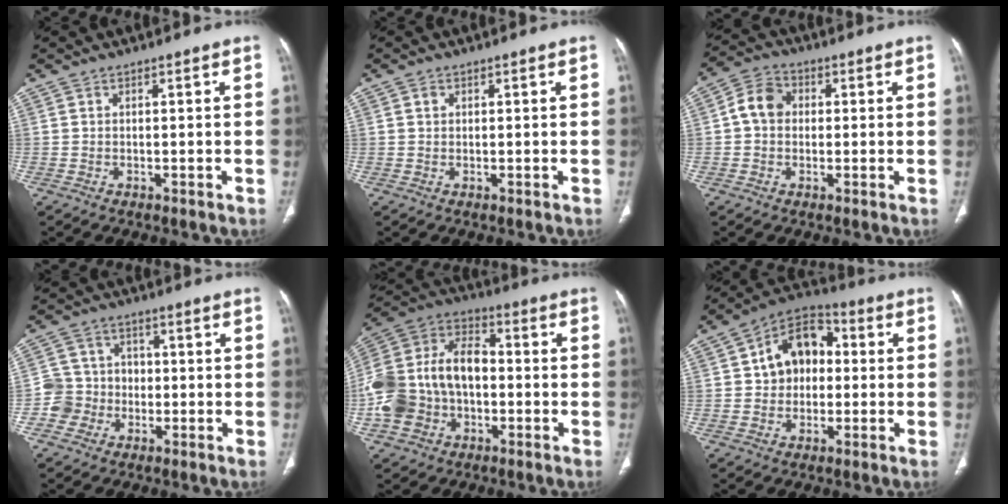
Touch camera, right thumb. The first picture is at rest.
{"total": 0.9, "force": [0.4, 0.7, 0.3], "torque": [-0.002, -0.001, 0.007]}
{"total": 6.1, "force": [0.4, 5.0, 3.4], "torque": [-0.053, 0.016, -0.003]}
{"total": 6.7, "force": [-1.9, 6.4, 0.7], "torque": [0.026, 0.024, -0.041]}
{"total": 19.9, "force": [-2.8, 14.5, 13.3], "torque": [-0.270, 0.046, -0.051]}
{"total": 12.1, "force": [1.2, 9.0, 8.0], "torque": [-0.094, 0.027, 0.009]}